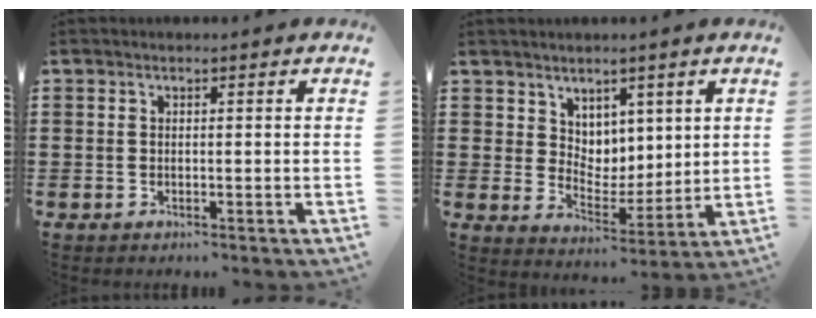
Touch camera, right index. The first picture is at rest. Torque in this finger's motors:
{"motor_torque": [-0.15, 0.18, 0.11, 0.02]}